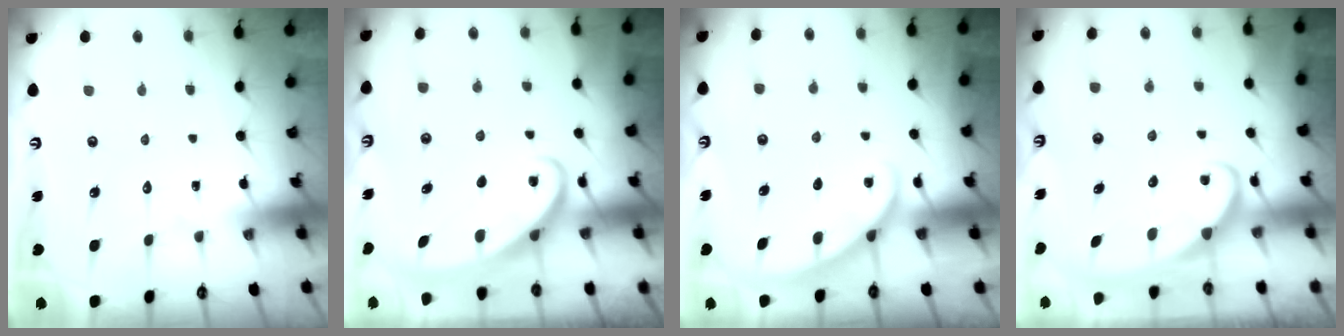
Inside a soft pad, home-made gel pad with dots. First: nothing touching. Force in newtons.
{"total": 2.4, "press": 2.4, "slide": 0.4}
{"total": 1.9, "press": 1.9, "slide": 0.2}
{"total": 2.4, "press": 2.4, "slide": 0.3}